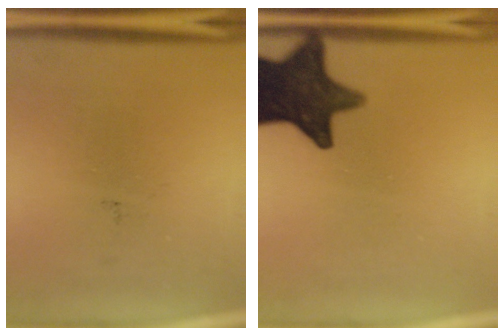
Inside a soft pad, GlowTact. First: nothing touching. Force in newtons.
{"total": 14.8}